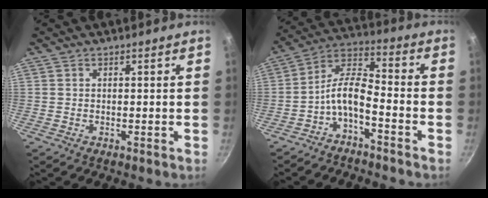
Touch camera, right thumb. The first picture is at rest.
{"total": 8.3, "force": [-4.2, 3.3, 6.4], "torque": [-0.135, 0.059, -0.087]}